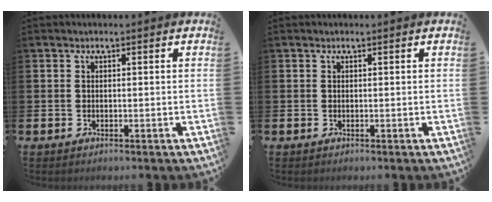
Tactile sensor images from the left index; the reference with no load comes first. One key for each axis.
{"total": 0.0}